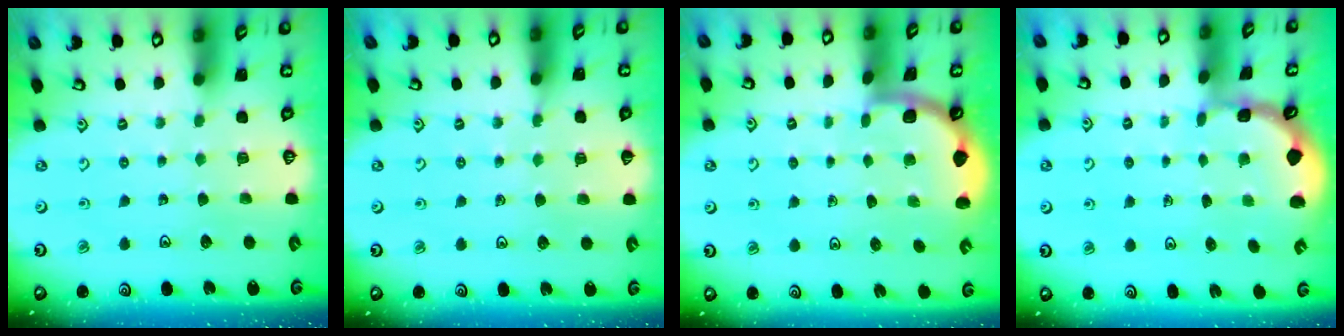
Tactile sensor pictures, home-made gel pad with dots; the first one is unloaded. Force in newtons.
{"total": 5.3, "press": 5.1, "slide": 1.3}
{"total": 1.8, "press": 1.8, "slide": 0.0}
{"total": 1.1, "press": 1.1, "slide": 0.1}